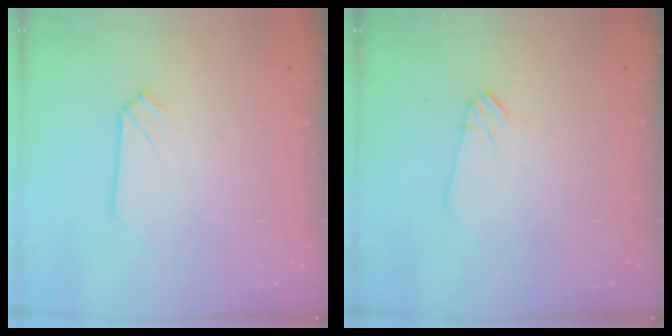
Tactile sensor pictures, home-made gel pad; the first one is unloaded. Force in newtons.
{"total": 1.1, "press": 1.1, "slide": 0.1}